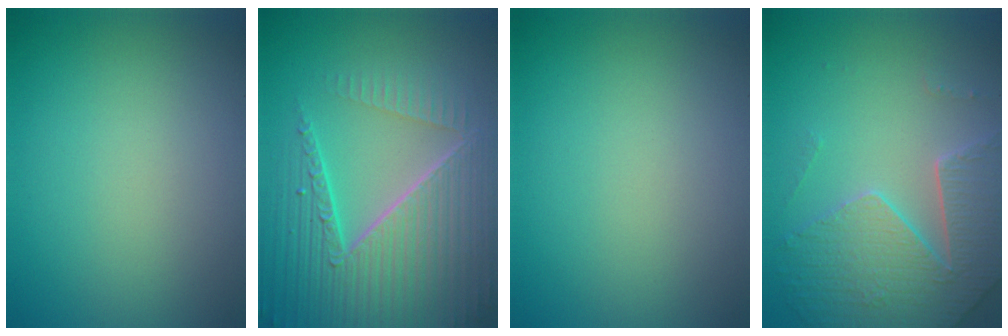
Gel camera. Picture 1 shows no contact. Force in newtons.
{"total": 8.7, "press": 6.0, "slide": 6.3}
{"total": 0.0}
{"total": 5.0, "press": 4.6, "slide": 2.1}